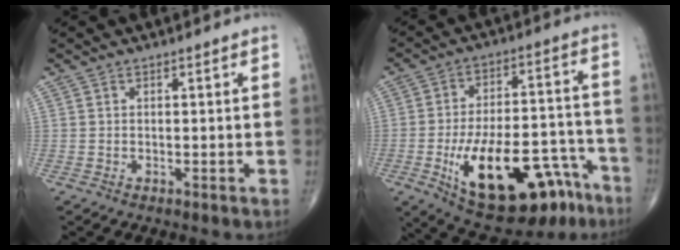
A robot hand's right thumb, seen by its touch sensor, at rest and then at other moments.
{"total": 23.2, "force": [-11.4, 10.5, 17.4], "torque": [-0.250, 0.065, -0.159]}